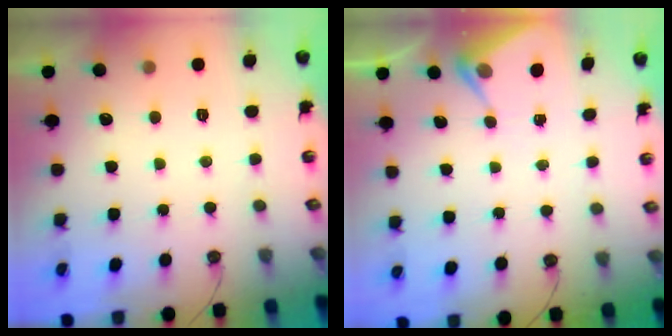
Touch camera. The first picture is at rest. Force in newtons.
{"total": 5.3, "press": 5.3, "slide": 0.3}